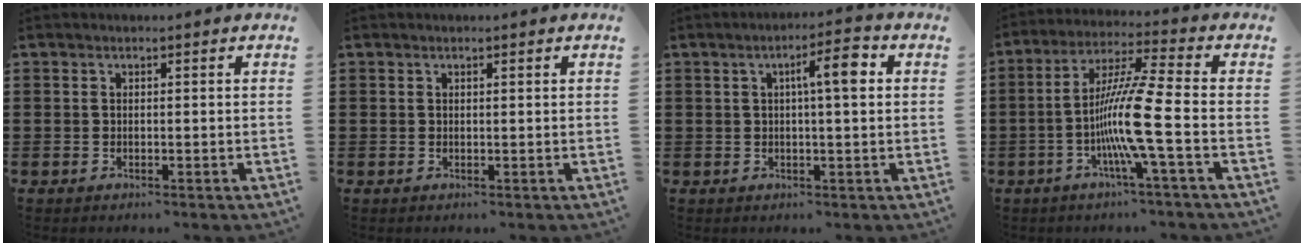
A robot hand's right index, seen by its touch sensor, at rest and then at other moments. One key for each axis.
{"total": 0.0}
{"total": 5.2, "fx": 1.1, "fy": 0.9, "fz": 5.0, "tx": -0.081, "ty": 0.001, "tz": 0.010}
{"total": 10.9, "fx": -3.1, "fy": -0.4, "fz": 10.5, "tx": -0.215, "ty": -0.015, "tz": -0.070}